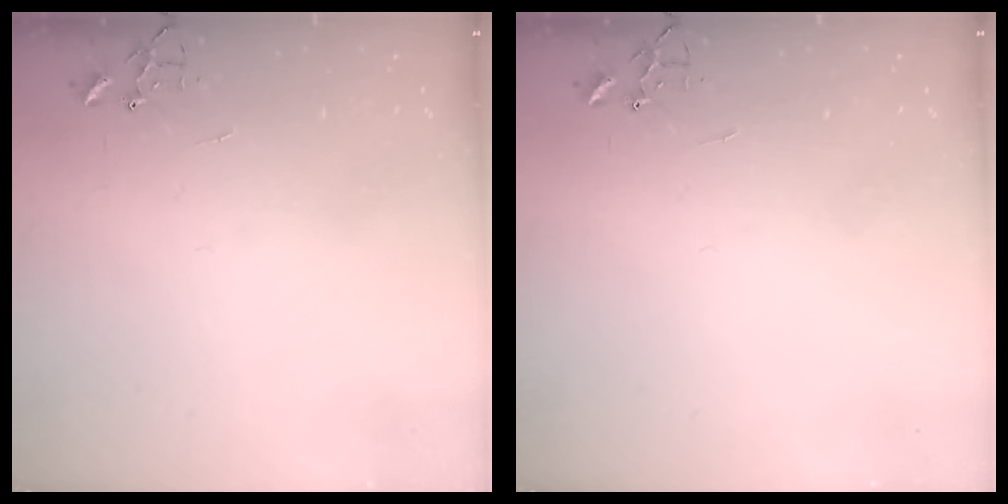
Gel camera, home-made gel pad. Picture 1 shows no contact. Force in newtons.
{"total": 0.0}